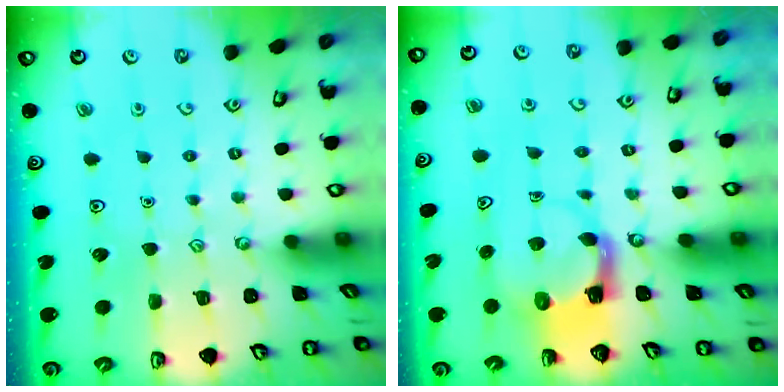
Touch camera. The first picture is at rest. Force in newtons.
{"total": 4.0, "press": 3.9, "slide": 0.6}